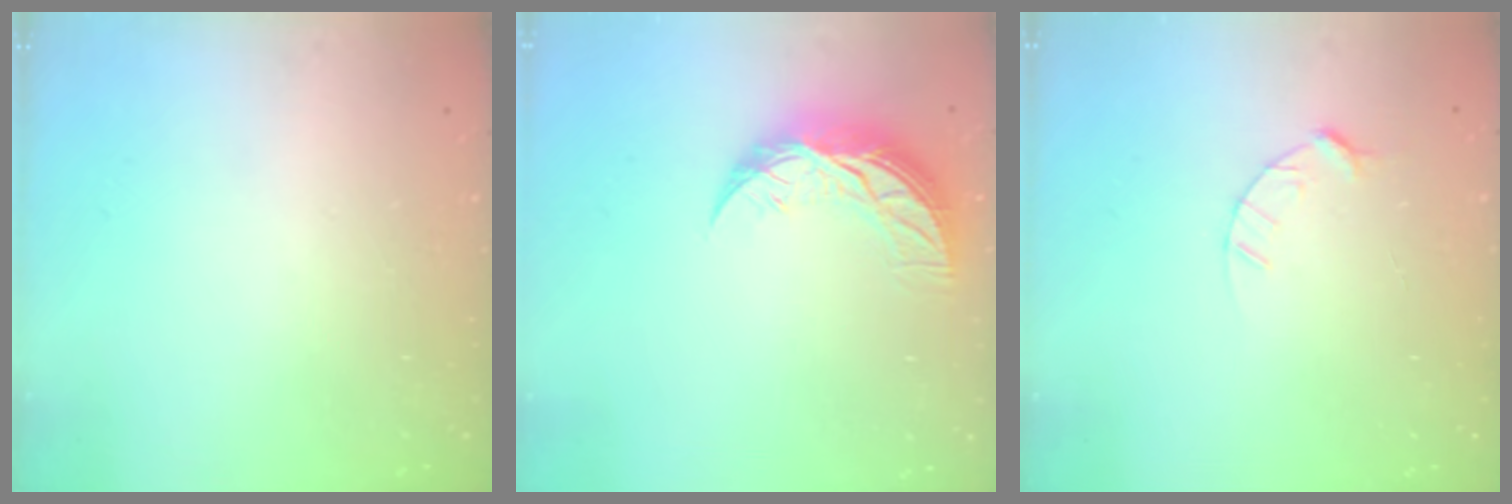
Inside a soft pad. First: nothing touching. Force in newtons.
{"total": 9.0, "press": 9.0, "slide": 0.8}
{"total": 4.3, "press": 4.3, "slide": 0.5}